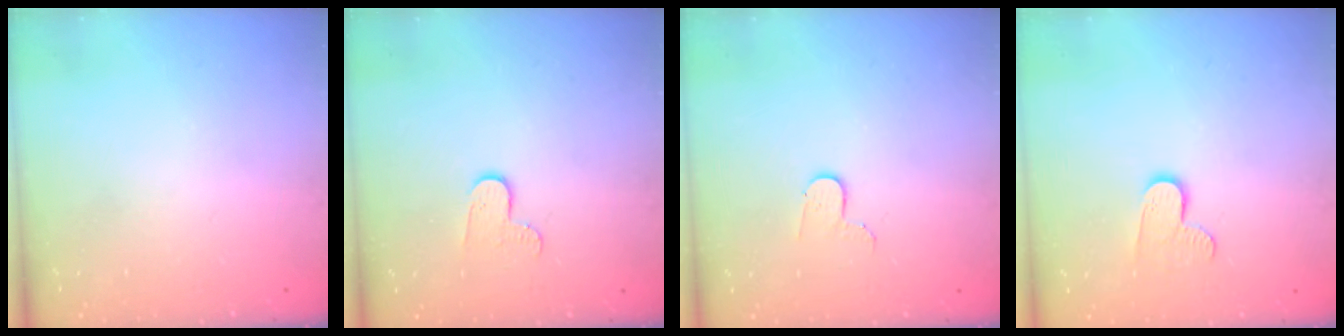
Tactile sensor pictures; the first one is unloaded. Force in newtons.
{"total": 6.2, "press": 6.1, "slide": 0.5}
{"total": 3.3, "press": 3.3, "slide": 0.3}
{"total": 6.9, "press": 6.9, "slide": 0.2}